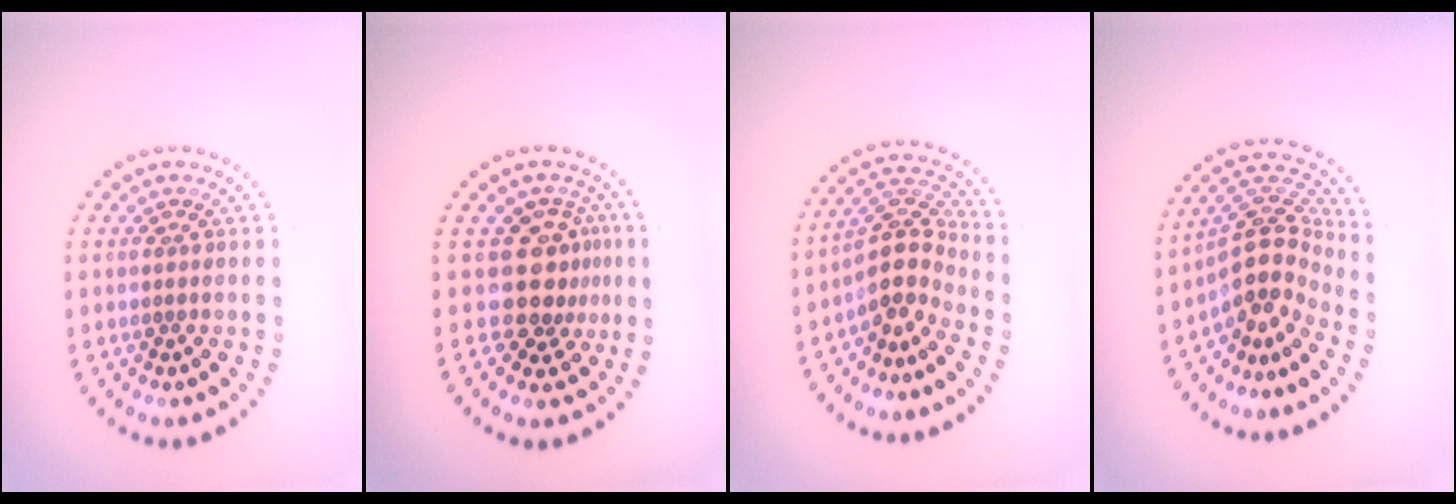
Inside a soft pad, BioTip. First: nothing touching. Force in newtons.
{"total": 3.5, "press": 2.7, "slide": 2.3}
{"total": 3.9, "press": 2.7, "slide": 2.8}
{"total": 4.6, "press": 3.4, "slide": 3.1}